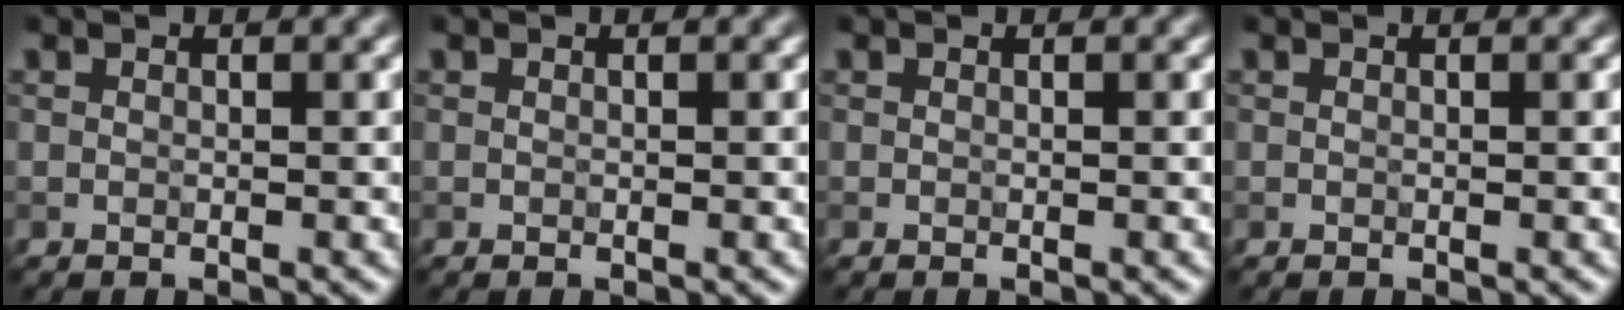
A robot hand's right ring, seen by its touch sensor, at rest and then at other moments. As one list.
[{"total": 0.0}, {"total": 0.0}, {"total": 0.0}]